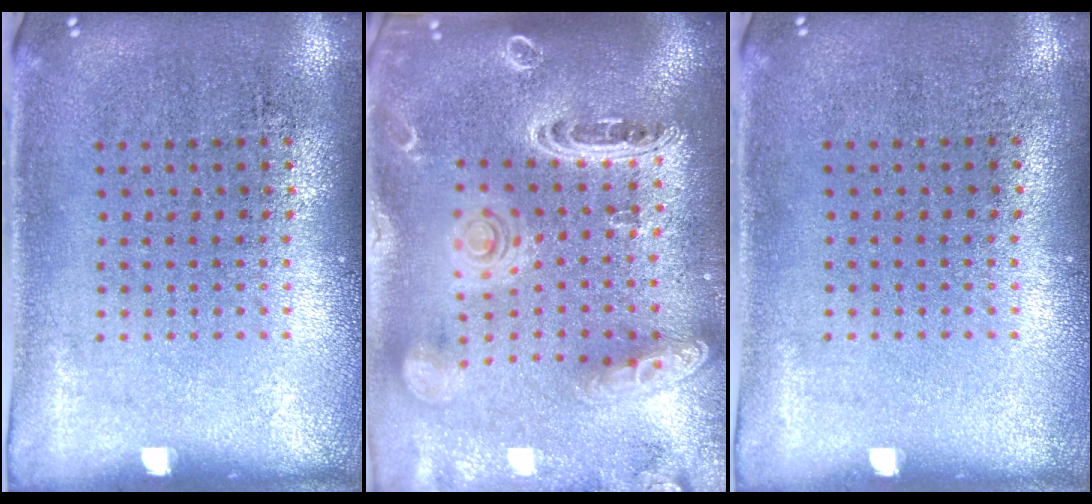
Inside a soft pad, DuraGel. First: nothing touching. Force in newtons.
{"total": 2.8, "press": 2.4, "slide": 1.5}
{"total": 0.0}